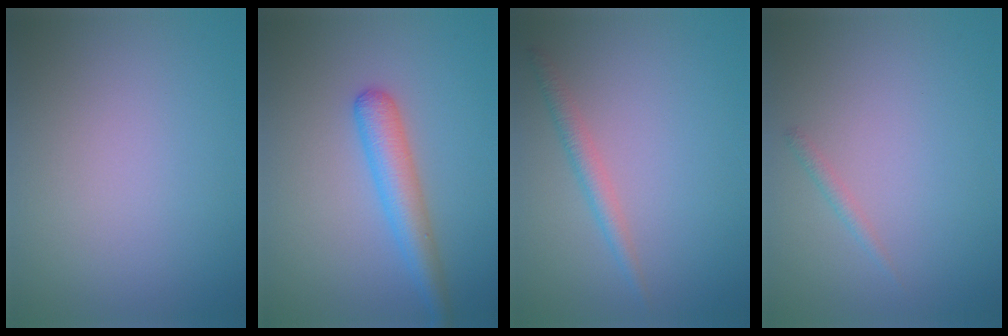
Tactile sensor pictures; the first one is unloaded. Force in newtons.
{"total": 3.5, "press": 3.5, "slide": 0.1}
{"total": 1.8, "press": 1.8, "slide": 0.1}
{"total": 0.8, "press": 0.8, "slide": 0.0}